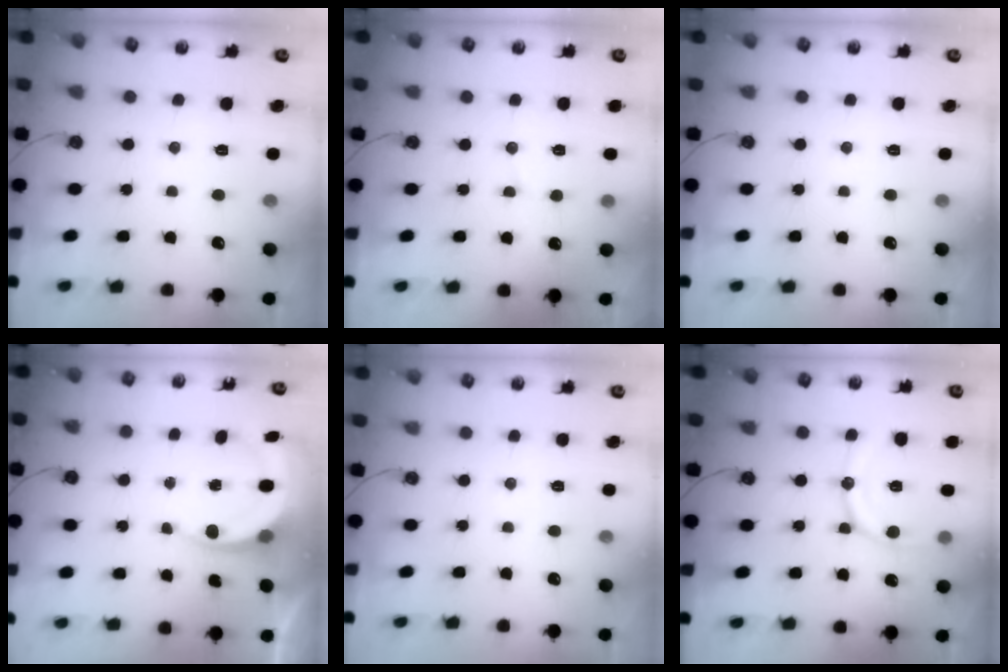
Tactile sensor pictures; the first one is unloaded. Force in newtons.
{"total": 4.0, "press": 4.0, "slide": 0.4}
{"total": 0.0}
{"total": 5.6, "press": 5.5, "slide": 1.0}
{"total": 0.0}
{"total": 12.7, "press": 12.6, "slide": 1.4}